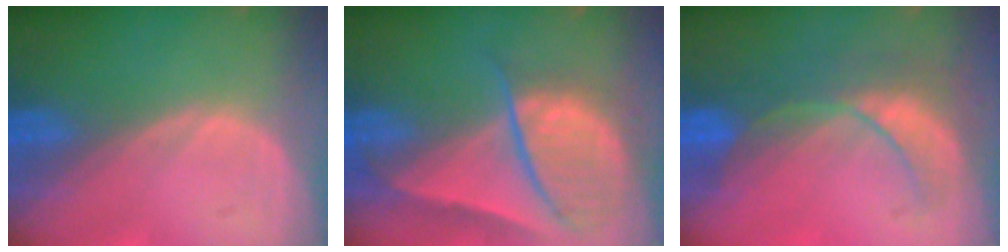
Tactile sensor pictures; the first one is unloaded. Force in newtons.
{"total": 9.4, "press": 8.1, "slide": 4.8}
{"total": 8.7, "press": 7.7, "slide": 4.0}